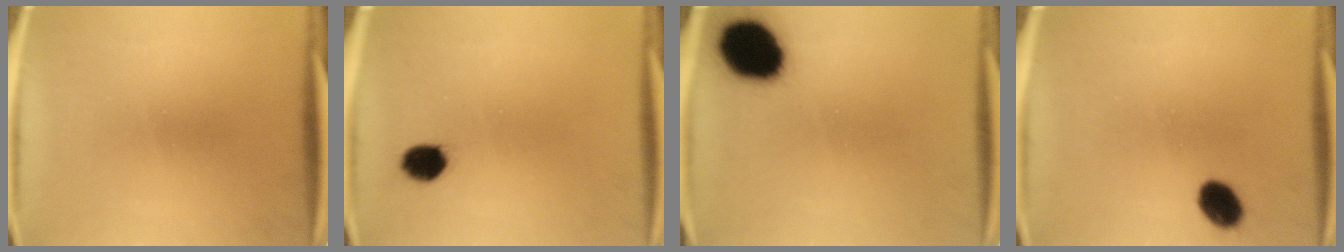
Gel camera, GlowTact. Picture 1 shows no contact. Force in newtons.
{"total": 4.6}
{"total": 15.2}
{"total": 5.8}